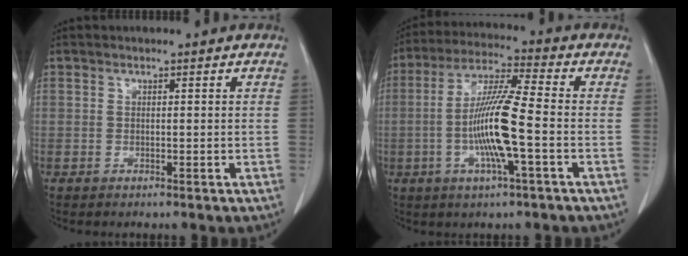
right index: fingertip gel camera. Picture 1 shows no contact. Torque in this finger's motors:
{"motor_torque": [1.80, -0.34, 0.79, 0.20]}